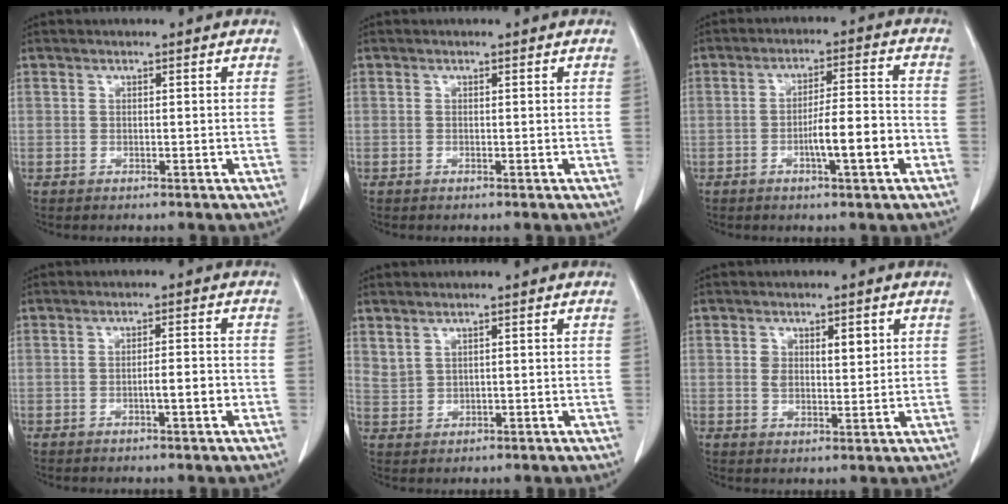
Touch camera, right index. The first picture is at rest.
{"total": 0.0}
{"total": 7.8, "force": [-2.8, 0.6, 7.3], "torque": [-0.117, 0.008, -0.045]}
{"total": 2.9, "force": [-1.0, 0.3, 2.7], "torque": [-0.043, 0.001, -0.017]}
{"total": 1.8, "force": [1.4, 0.8, 0.7], "torque": [-0.013, -0.003, 0.036]}
{"total": 4.1, "force": [1.4, 2.2, 3.2], "torque": [-0.054, 0.005, 0.027]}